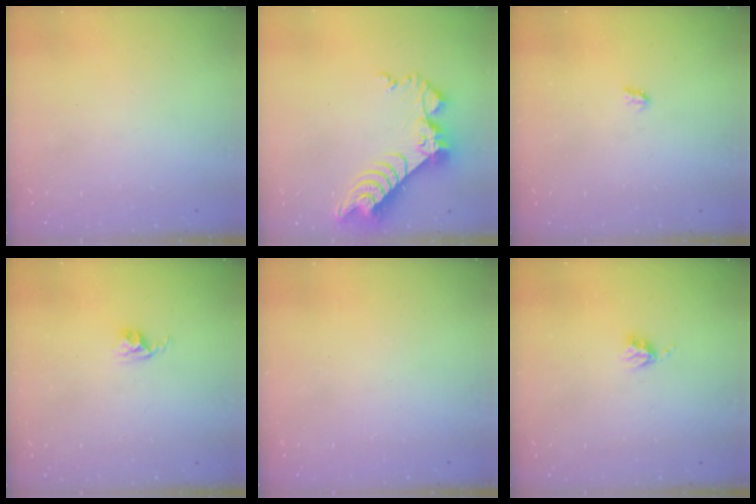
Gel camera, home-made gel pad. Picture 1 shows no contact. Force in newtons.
{"total": 11.3, "press": 11.2, "slide": 0.8}
{"total": 1.9, "press": 1.9, "slide": 0.3}
{"total": 2.5, "press": 2.5, "slide": 0.4}
{"total": 1.7, "press": 1.7, "slide": 0.2}
{"total": 3.6, "press": 3.6, "slide": 0.4}